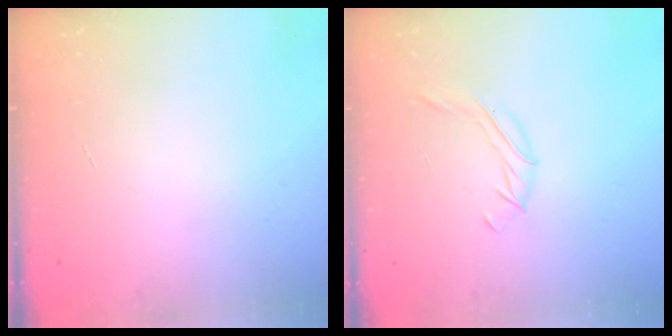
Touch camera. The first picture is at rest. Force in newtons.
{"total": 6.0, "press": 5.7, "slide": 1.7}